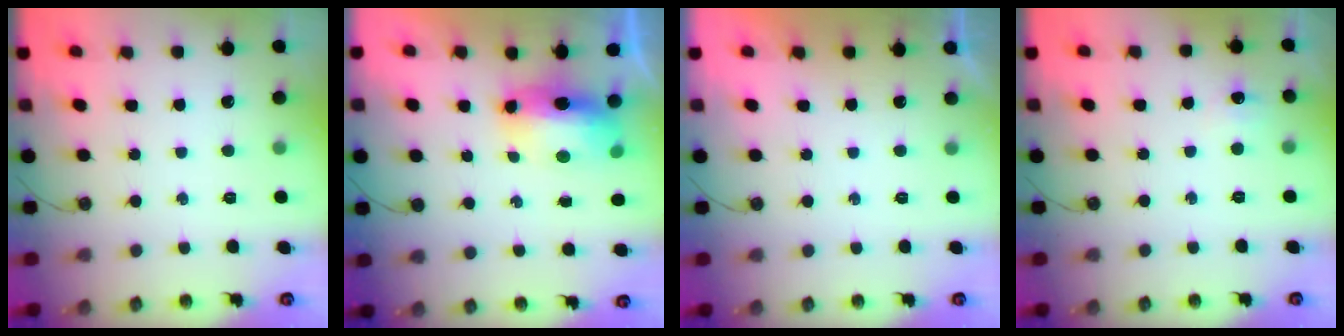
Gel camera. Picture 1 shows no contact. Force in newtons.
{"total": 9.5, "press": 9.3, "slide": 2.0}
{"total": 0.0}
{"total": 4.0, "press": 3.9, "slide": 0.6}